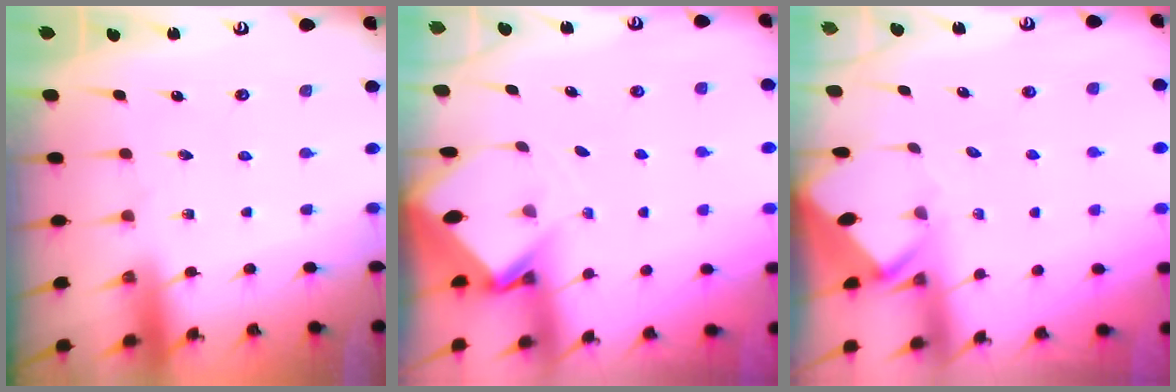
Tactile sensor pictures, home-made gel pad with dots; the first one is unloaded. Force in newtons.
{"total": 2.9, "press": 2.9, "slide": 0.2}
{"total": 3.6, "press": 3.6, "slide": 0.3}